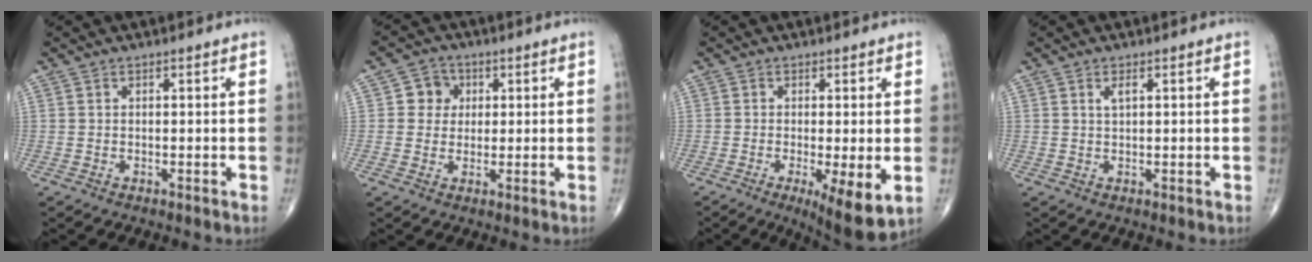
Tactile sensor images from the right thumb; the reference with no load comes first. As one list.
[{"total": 4.6, "force": [1.0, 4.3, 1.3], "torque": [0.010, 0.005, 0.008]}, {"total": 8.6, "force": [-2.3, 2.1, 8.1], "torque": [-0.125, -0.025, -0.034]}, {"total": 1.3, "force": [0.6, 0.4, 1.2], "torque": [-0.023, 0.001, 0.011]}]